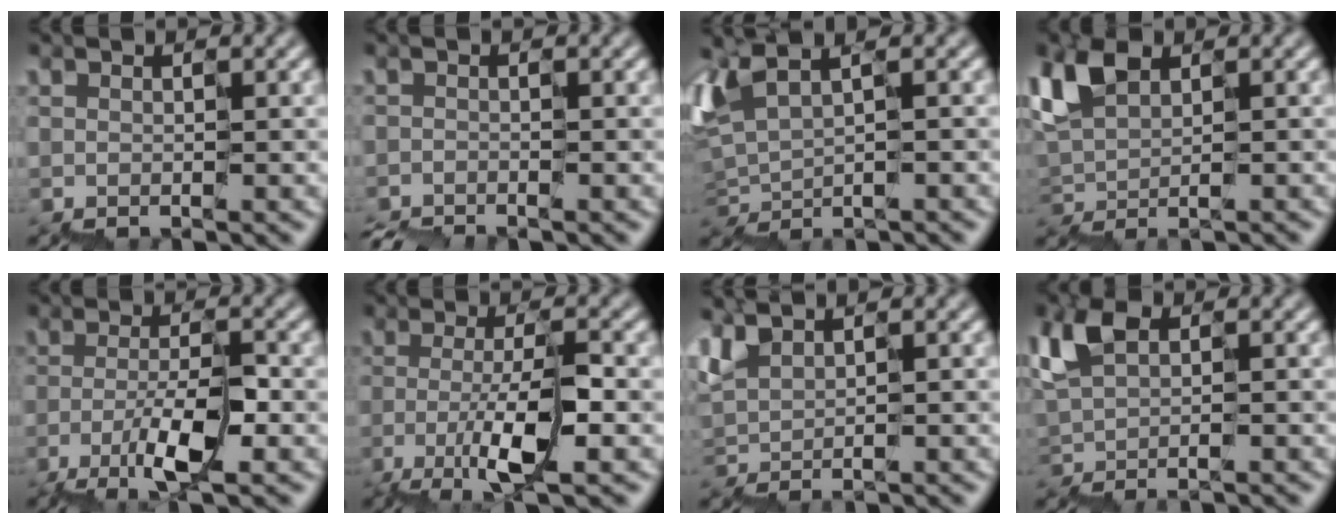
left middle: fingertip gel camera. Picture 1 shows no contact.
{"total": 2.9, "force": [-2.8, 0.2, 0.0], "torque": [0.000, -0.012, -0.053]}
{"total": 2.5, "force": [1.0, 1.3, 1.9], "torque": [-0.054, -0.001, 0.016]}
{"total": 3.5, "force": [1.0, 1.9, 2.7], "torque": [-0.056, 0.009, 0.011]}
{"total": 4.2, "force": [-2.1, 0.8, 3.5], "torque": [-0.063, 0.005, -0.041]}
{"total": 4.8, "force": [-1.5, 0.9, 4.4], "torque": [-0.078, 0.001, -0.030]}
{"total": 2.0, "force": [1.4, 0.7, 1.3], "torque": [-0.035, 0.000, 0.027]}
{"total": 3.5, "force": [0.2, 1.8, 3.0], "torque": [-0.067, 0.004, 0.000]}